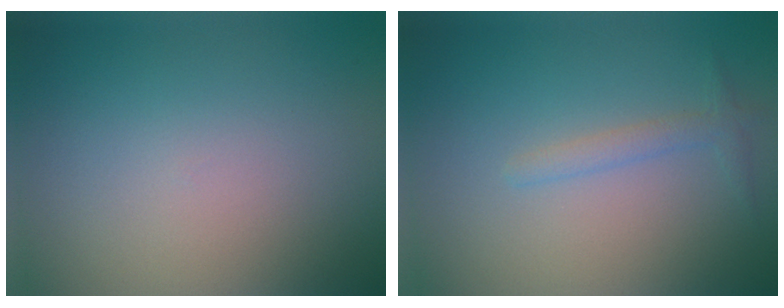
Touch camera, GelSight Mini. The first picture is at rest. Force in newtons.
{"total": 1.4, "press": 1.4, "slide": 0.0}